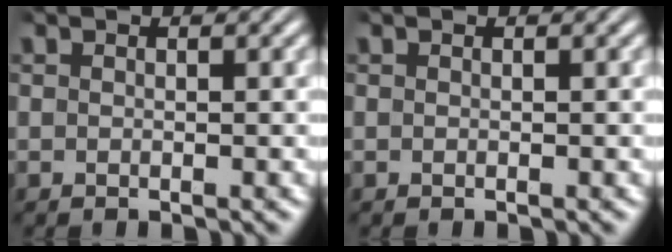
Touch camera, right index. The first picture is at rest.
{"total": 0.0}